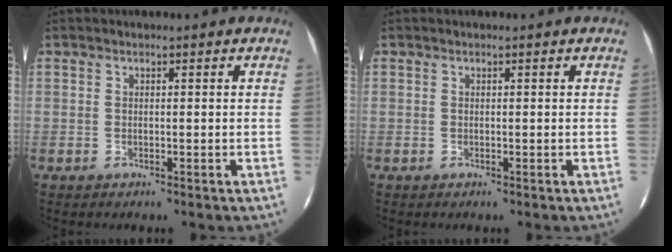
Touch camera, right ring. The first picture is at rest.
{"total": 0.0}